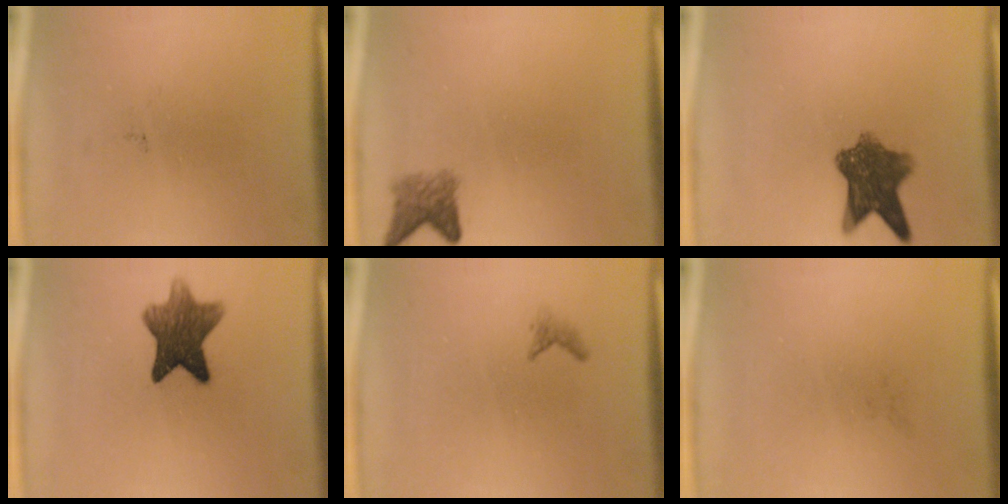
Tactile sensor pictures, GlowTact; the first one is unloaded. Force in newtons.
{"total": 2.8}
{"total": 8.1}
{"total": 8.9}
{"total": 0.7}
{"total": 0.0}